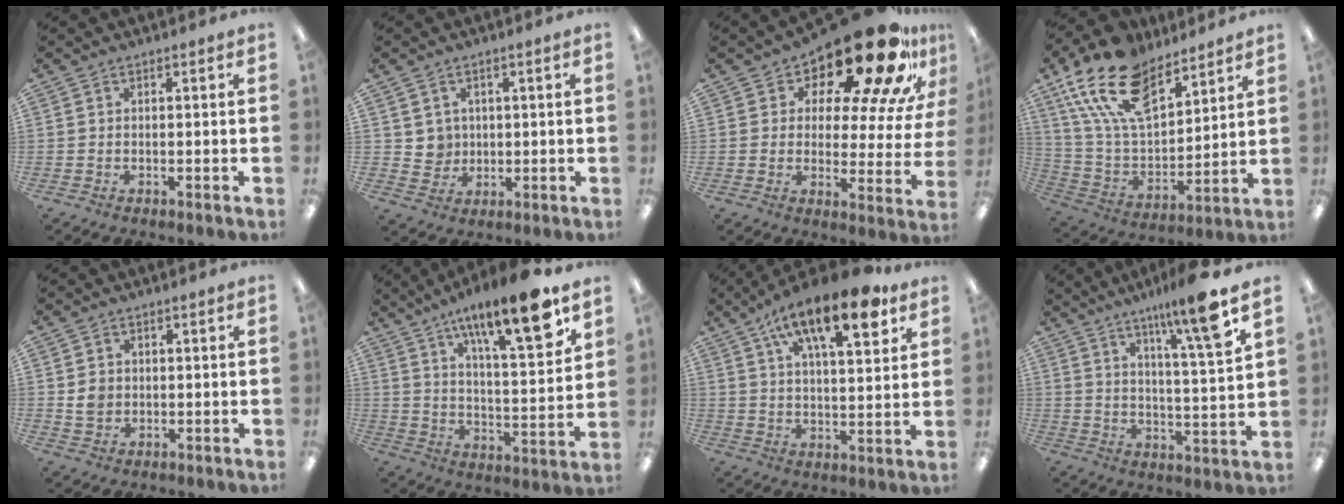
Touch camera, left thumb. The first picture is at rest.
{"total": 4.6, "force": [1.9, 4.2, 0.0], "torque": [-0.002, 0.000, 0.034]}
{"total": 22.2, "force": [16.3, 7.0, 13.4], "torque": [-0.199, -0.119, 0.266]}
{"total": 20.7, "force": [13.4, 10.8, 11.5], "torque": [-0.231, -0.067, 0.247]}
{"total": 3.6, "force": [0.3, 3.3, 1.3], "torque": [-0.013, 0.000, 0.001]}
{"total": 18.4, "force": [12.4, 4.5, 12.8], "torque": [-0.199, -0.075, 0.196]}
{"total": 18.1, "force": [10.5, 6.7, 13.1], "torque": [-0.202, -0.046, 0.167]}
{"total": 13.2, "force": [9.1, 0.7, 9.5], "torque": [-0.149, -0.052, 0.139]}